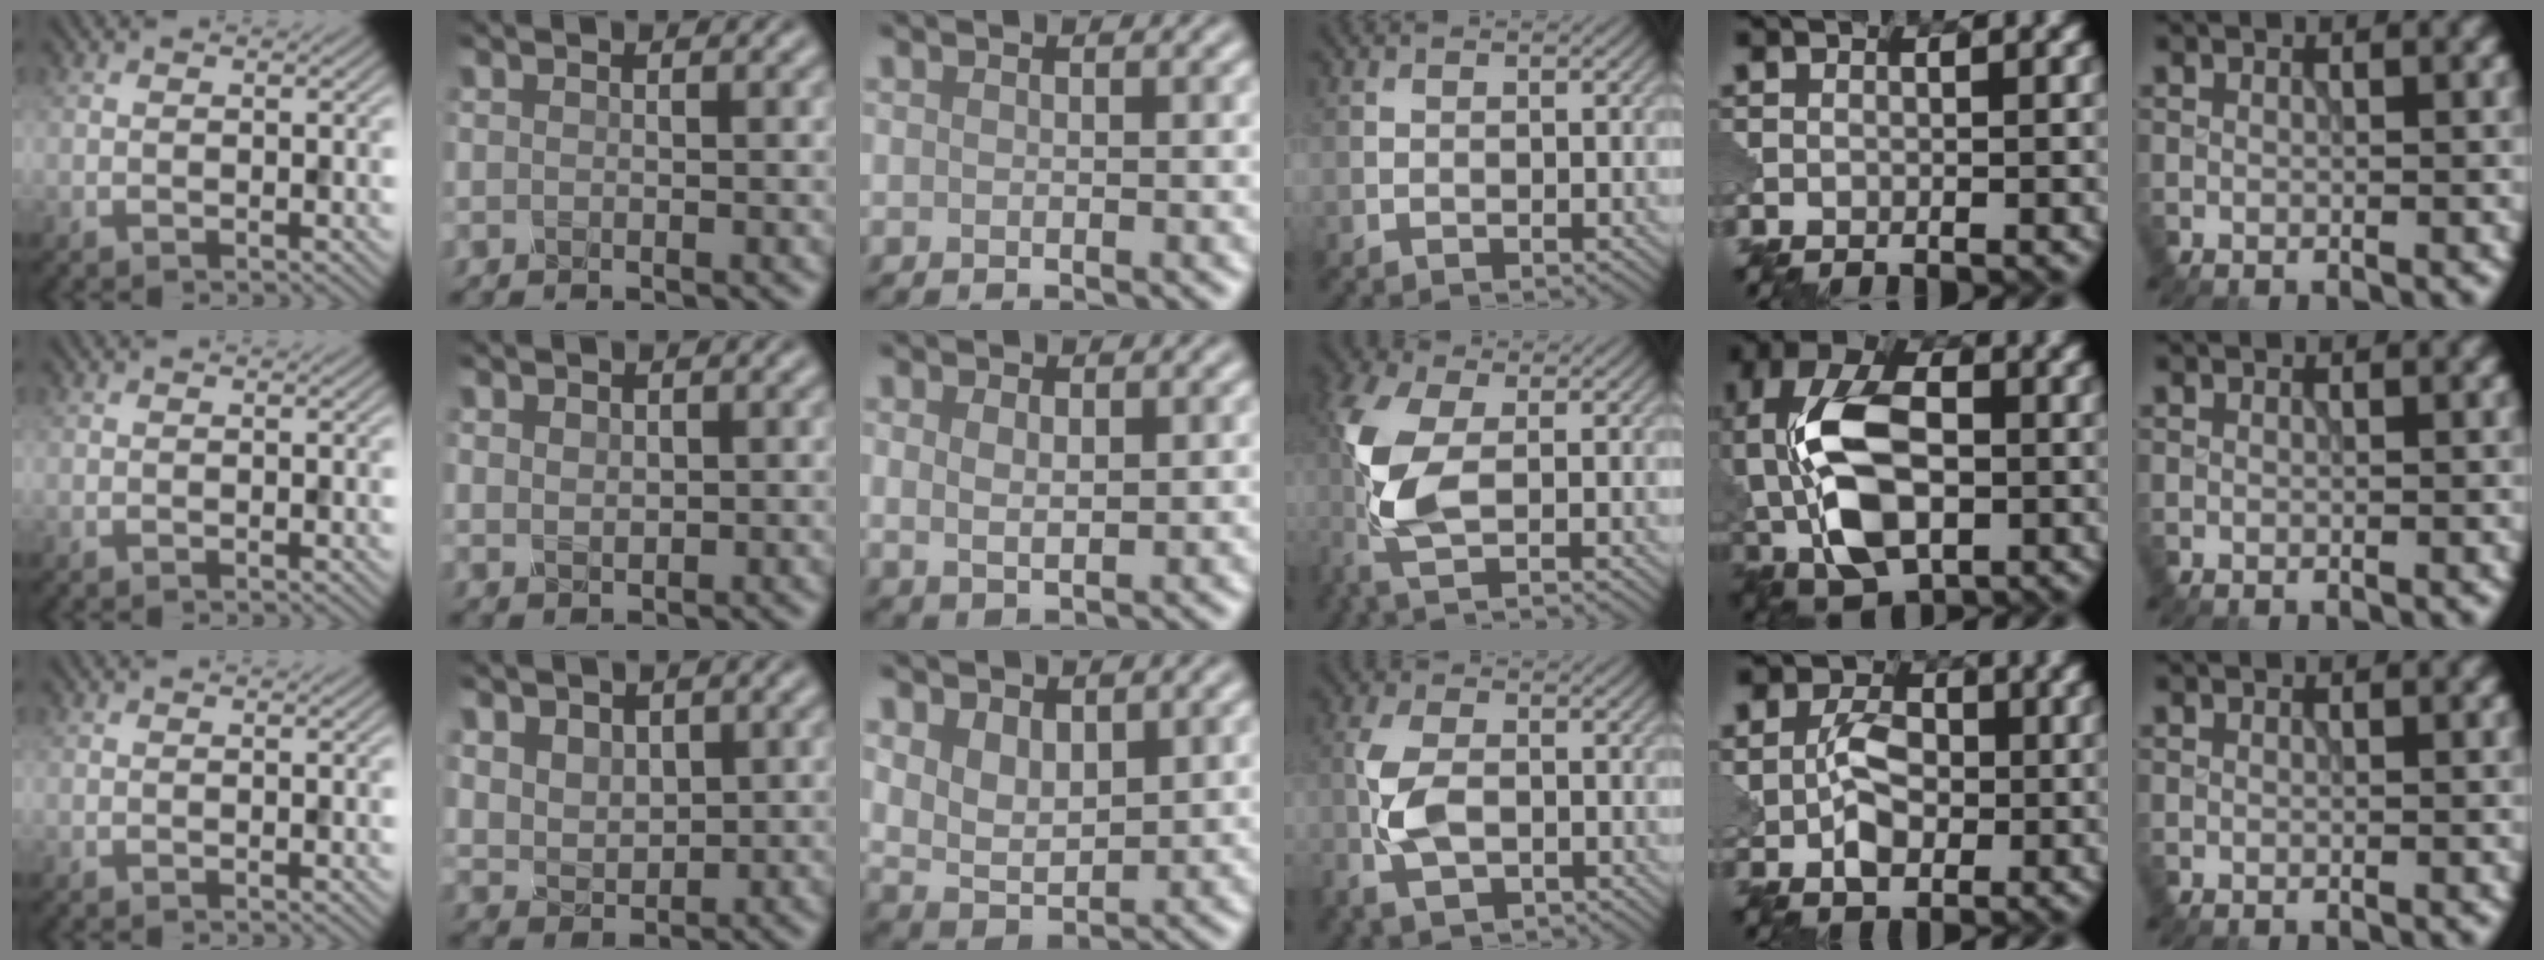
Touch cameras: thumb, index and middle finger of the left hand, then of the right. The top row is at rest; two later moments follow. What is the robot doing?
{"motion": "insert", "object": "pin"}